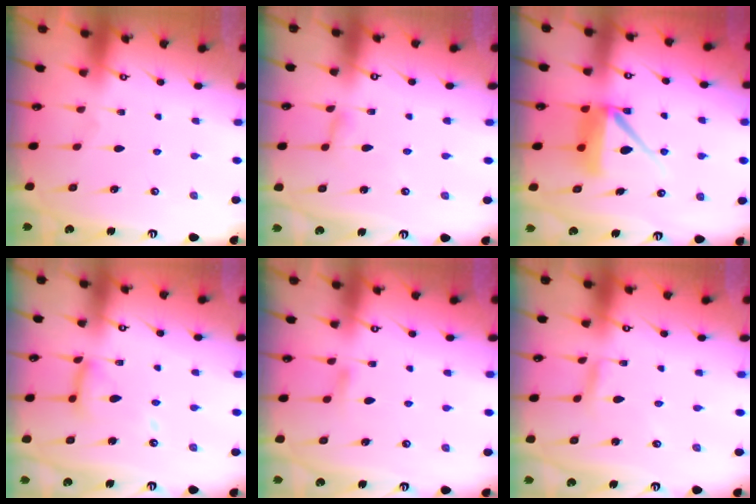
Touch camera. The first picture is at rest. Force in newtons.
{"total": 2.7, "press": 2.6, "slide": 0.2}
{"total": 10.5, "press": 10.4, "slide": 1.1}
{"total": 12.1, "press": 12.0, "slide": 1.1}
{"total": 4.5, "press": 4.5, "slide": 0.5}
{"total": 2.9, "press": 2.9, "slide": 0.1}